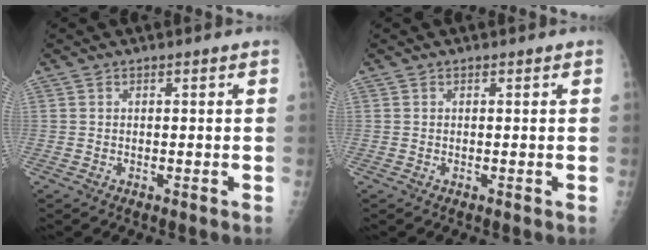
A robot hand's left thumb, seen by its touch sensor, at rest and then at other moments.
{"total": 0.0}